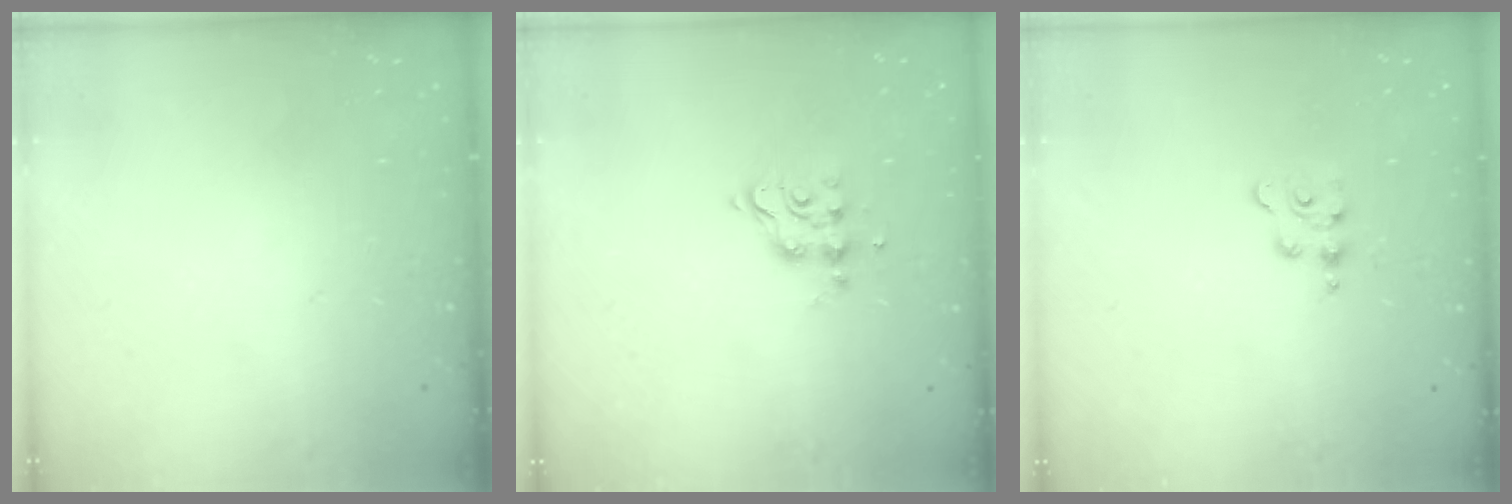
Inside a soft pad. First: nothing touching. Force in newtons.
{"total": 6.0, "press": 6.0, "slide": 0.3}
{"total": 3.0, "press": 3.0, "slide": 0.5}